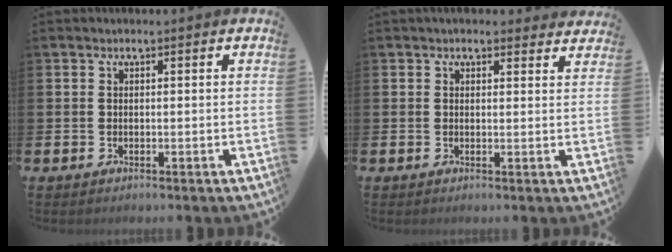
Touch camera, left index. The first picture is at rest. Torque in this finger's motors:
{"motor_torque": [0.79, -1.34, -0.01, 0.15]}